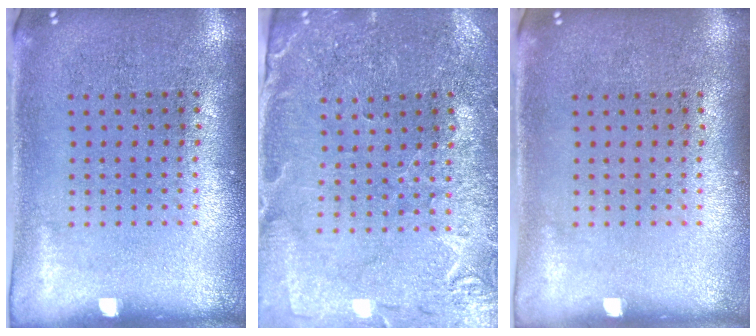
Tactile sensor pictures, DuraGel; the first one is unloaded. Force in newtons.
{"total": 0.7, "press": 0.7, "slide": 0.3}
{"total": 0.0}